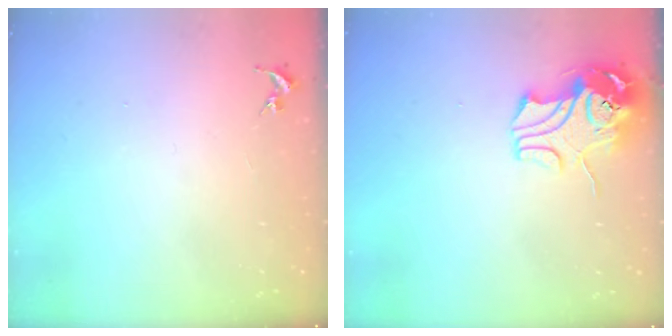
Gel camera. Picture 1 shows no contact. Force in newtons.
{"total": 11.7, "press": 11.5, "slide": 1.7}